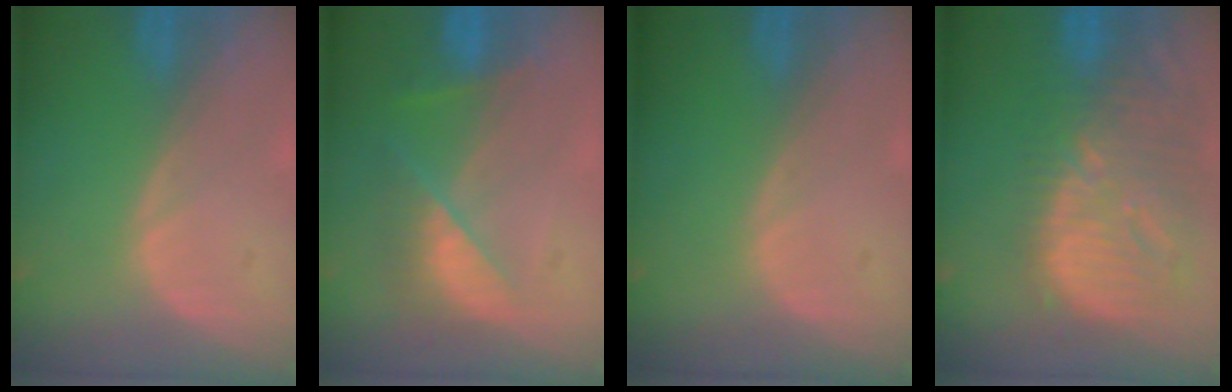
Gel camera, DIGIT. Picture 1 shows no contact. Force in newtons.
{"total": 7.3, "press": 6.5, "slide": 3.2}
{"total": 0.0}
{"total": 13.3, "press": 11.6, "slide": 6.5}